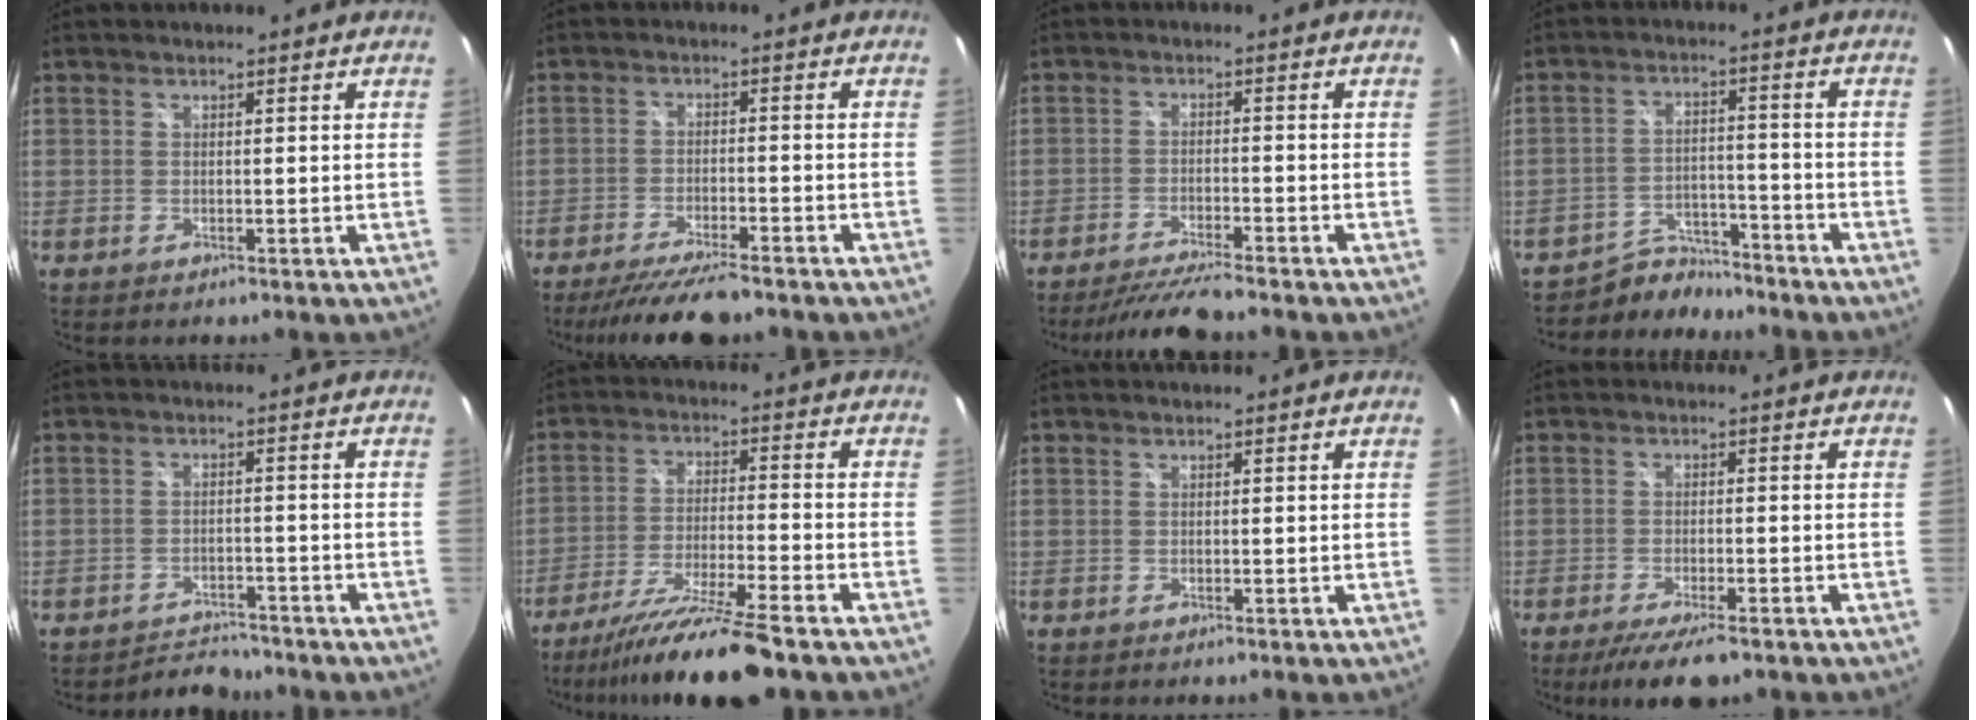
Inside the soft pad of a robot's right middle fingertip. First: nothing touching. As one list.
[{"total": 10.7, "force": [-9.3, 1.5, 5.2], "torque": [-0.117, -0.021, -0.150]}, {"total": 7.6, "force": [-6.9, -0.1, 3.1], "torque": [-0.075, -0.009, -0.119]}, {"total": 6.8, "force": [-6.5, 2.2, 0.2], "torque": [-0.014, 0.018, -0.103]}, {"total": 5.4, "force": [-5.2, 1.6, 0.1], "torque": [-0.012, 0.003, -0.081]}, {"total": 14.2, "force": [-11.8, -0.5, 7.9], "torque": [-0.158, -0.022, -0.200]}, {"total": 0.0}, {"total": 7.6, "force": [-5.7, 1.7, 4.8], "torque": [-0.105, -0.022, -0.094]}]